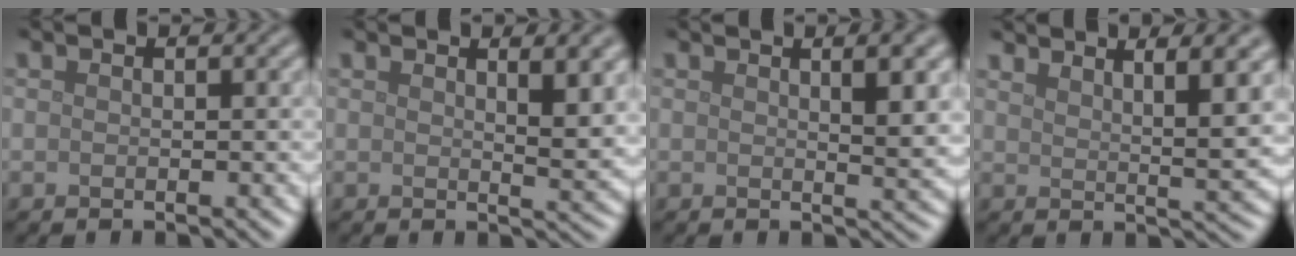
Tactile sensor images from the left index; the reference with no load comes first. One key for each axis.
{"total": 4.0, "fx": 1.9, "fy": 1.2, "fz": 3.3, "tx": -0.037, "ty": -0.004, "tz": 0.029}
{"total": 4.1, "fx": 1.5, "fy": 1.1, "fz": 3.7, "tx": -0.039, "ty": 0.001, "tz": 0.021}
{"total": 5.8, "fx": 3.7, "fy": 1.5, "fz": 4.2, "tx": -0.041, "ty": 0.006, "tz": 0.056}